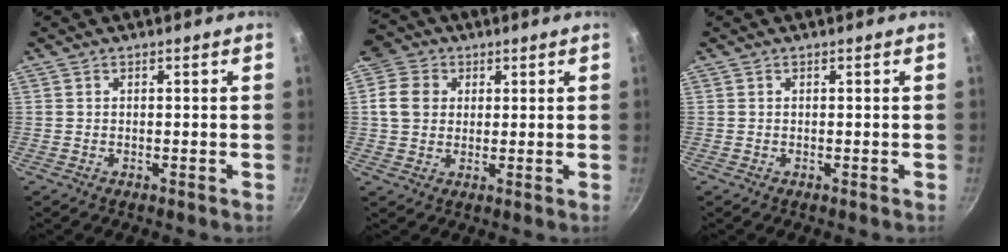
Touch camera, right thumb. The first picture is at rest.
{"total": 7.2, "force": [1.8, 6.2, 3.3], "torque": [-0.027, 0.002, 0.023]}
{"total": 0.0}